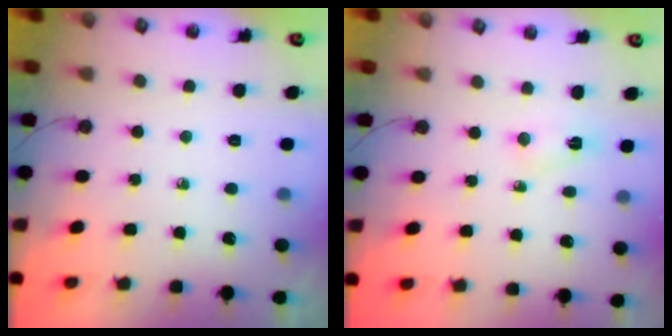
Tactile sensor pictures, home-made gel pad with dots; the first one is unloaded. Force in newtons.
{"total": 2.5, "press": 2.4, "slide": 0.5}